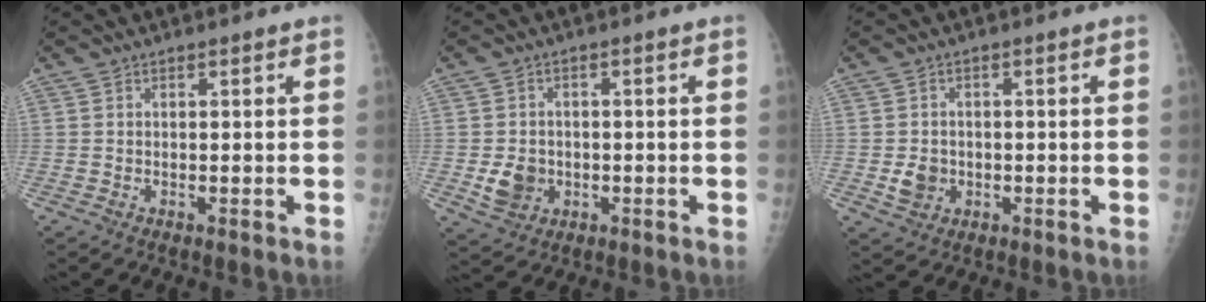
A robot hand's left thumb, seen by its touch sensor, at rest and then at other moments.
{"total": 5.4, "force": [-1.2, 4.6, 2.6], "torque": [-0.029, 0.004, -0.012]}
{"total": 3.8, "force": [-0.8, 3.3, 1.7], "torque": [-0.016, 0.002, -0.008]}